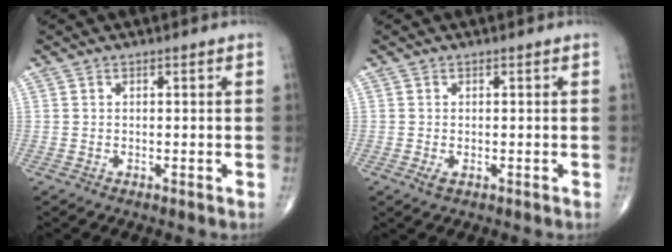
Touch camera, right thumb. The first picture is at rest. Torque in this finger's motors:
{"motor_torque": [0.75, 0.42, 0.00, -0.09, 0.00]}